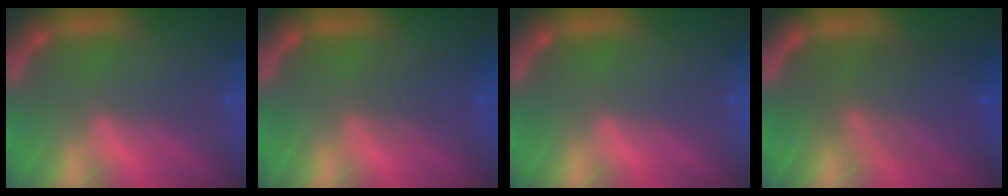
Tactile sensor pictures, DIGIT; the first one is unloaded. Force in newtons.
{"total": 2.5}
{"total": 0.0}
{"total": 7.1}